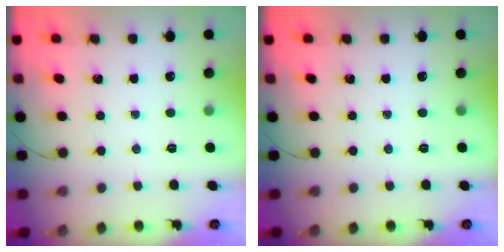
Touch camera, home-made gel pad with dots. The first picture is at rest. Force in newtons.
{"total": 0.0}